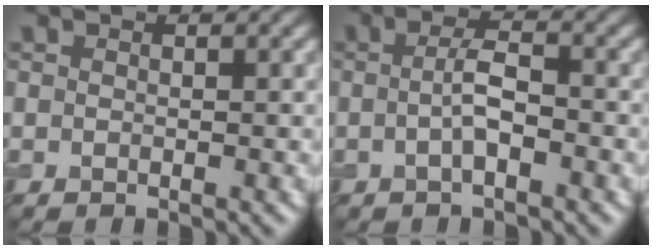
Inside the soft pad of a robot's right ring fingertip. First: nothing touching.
{"total": 2.0, "force": [-0.2, 0.3, 2.0], "torque": [-0.042, 0.008, -0.006]}